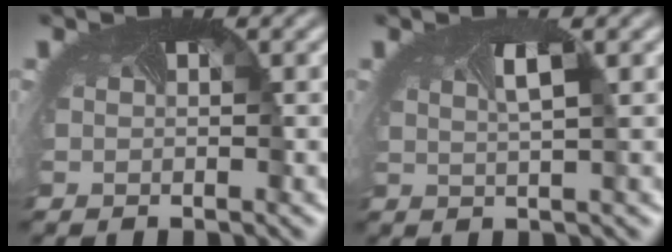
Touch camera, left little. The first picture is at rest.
{"total": 1.5, "force": [0.6, 0.0, 1.4], "torque": [-0.020, 0.000, 0.009]}